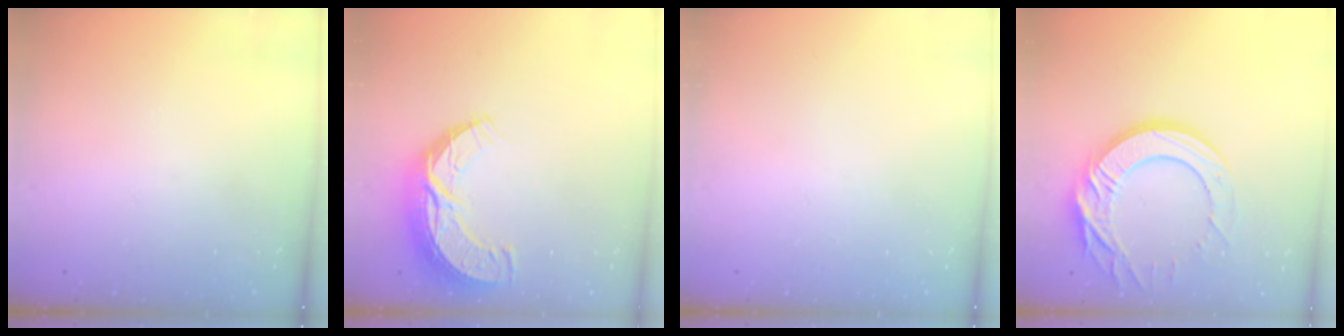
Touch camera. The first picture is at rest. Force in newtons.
{"total": 11.4, "press": 11.4, "slide": 0.8}
{"total": 0.0}
{"total": 17.9, "press": 17.8, "slide": 1.9}